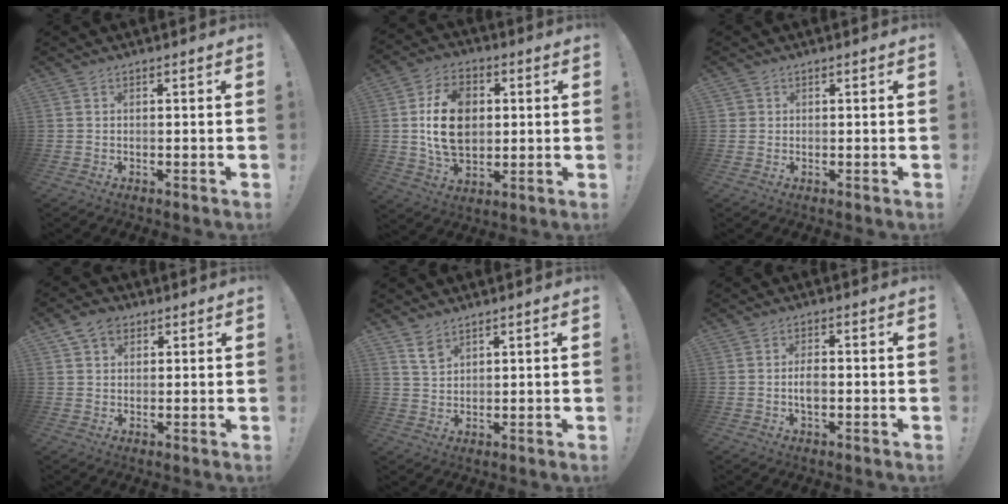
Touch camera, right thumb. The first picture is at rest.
{"total": 16.8, "force": [1.5, 12.0, 11.5], "torque": [-0.199, 0.004, 0.027]}
{"total": 1.2, "force": [0.5, 1.1, 0.2], "torque": [-0.005, 0.001, 0.009]}
{"total": 6.0, "force": [3.0, 4.3, 2.8], "torque": [-0.041, -0.005, 0.056]}
{"total": 4.9, "force": [3.5, 2.7, 2.0], "torque": [-0.025, -0.022, 0.065]}
{"total": 3.7, "force": [-0.7, 1.8, 3.2], "torque": [-0.051, 0.000, -0.017]}